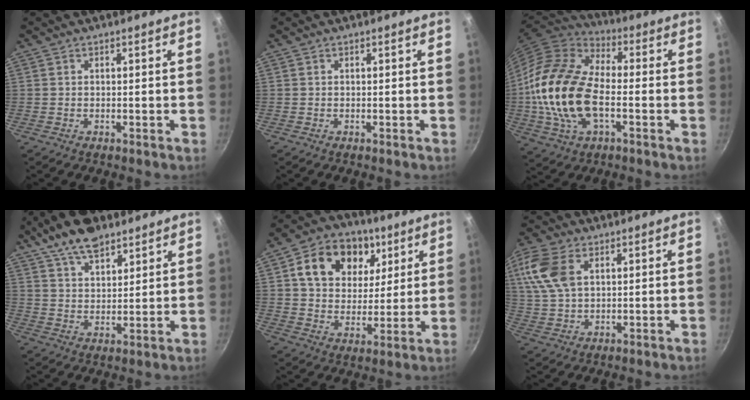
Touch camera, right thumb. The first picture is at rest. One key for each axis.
{"total": 0.0}
{"total": 21.1, "fx": -2.6, "fy": 12.2, "fz": 17.0, "tx": -0.323, "ty": 0.027, "tz": -0.058}
{"total": 12.2, "fx": 8.4, "fy": 5.9, "fz": 6.7, "tx": -0.088, "ty": -0.025, "tz": 0.146}
{"total": 17.0, "fx": 6.7, "fy": 12.8, "fz": 9.0, "tx": -0.125, "ty": -0.009, "tz": 0.103}
{"total": 10.9, "fx": 3.6, "fy": 6.8, "fz": 7.7, "tx": -0.157, "ty": -0.002, "tz": 0.069}